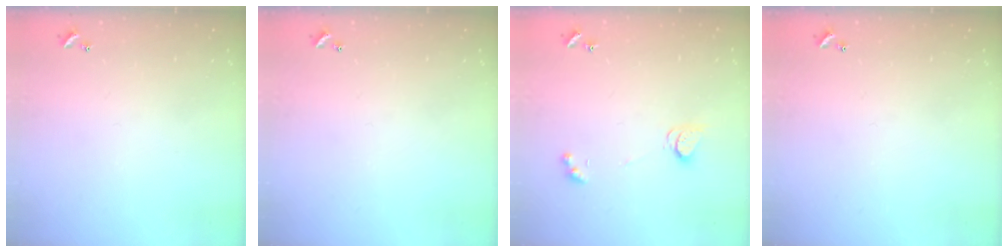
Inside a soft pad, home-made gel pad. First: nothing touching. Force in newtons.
{"total": 0.0}
{"total": 2.5, "press": 2.4, "slide": 0.3}
{"total": 0.0}